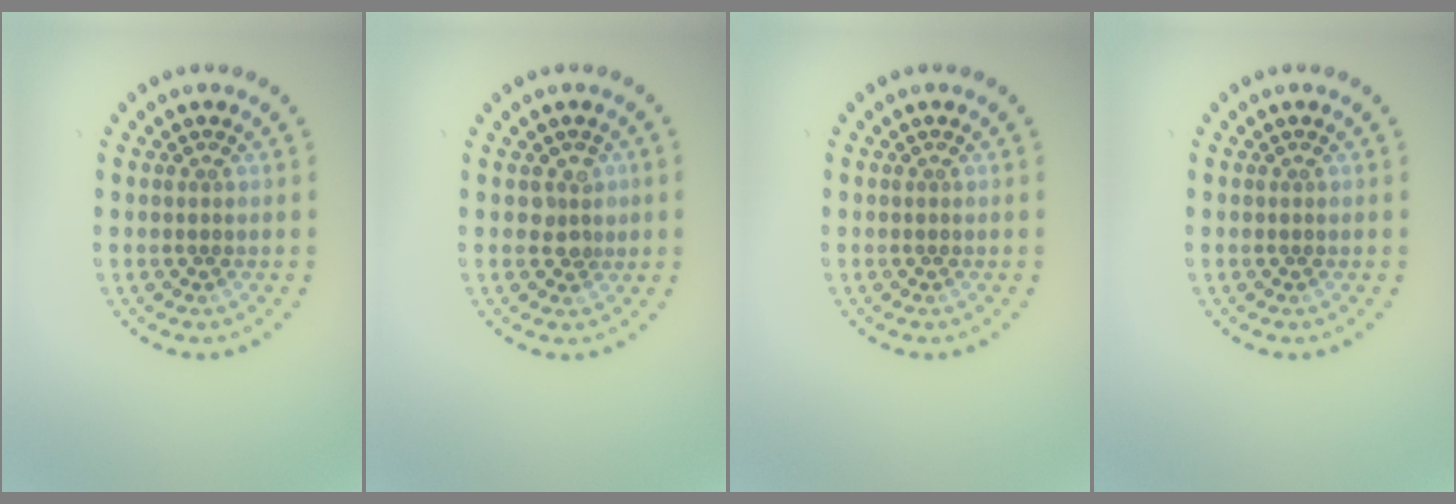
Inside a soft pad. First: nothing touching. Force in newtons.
{"total": 1.8, "press": 1.6, "slide": 0.7}
{"total": 0.0}
{"total": 0.0}